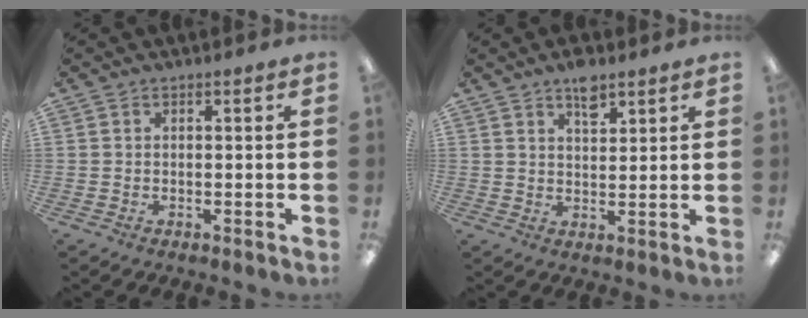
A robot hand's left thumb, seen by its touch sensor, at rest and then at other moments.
{"total": 5.6, "force": [3.9, 2.4, 3.1], "torque": [-0.037, -0.019, 0.065]}